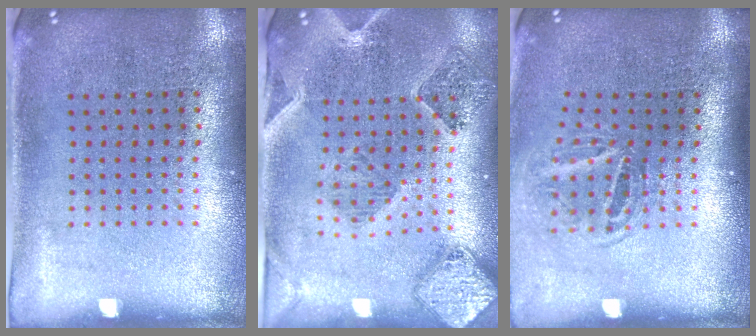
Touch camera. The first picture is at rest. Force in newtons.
{"total": 1.5, "press": 1.5, "slide": 0.4}
{"total": 1.7, "press": 1.1, "slide": 1.3}